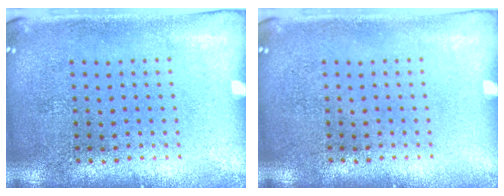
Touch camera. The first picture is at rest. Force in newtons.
{"total": 0.0}